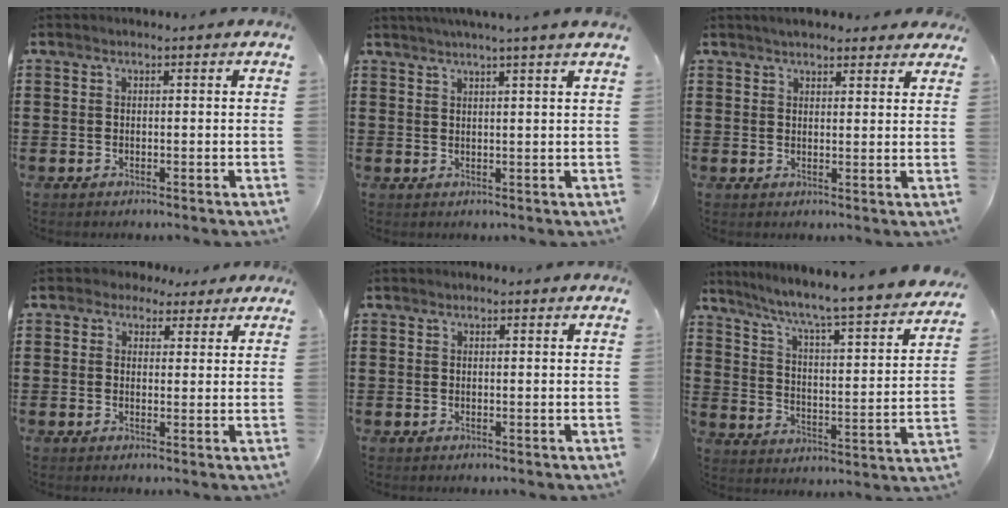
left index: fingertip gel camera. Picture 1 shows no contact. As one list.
[{"total": 2.3, "force": [1.9, -0.8, 0.9], "torque": [-0.021, -0.002, 0.033]}, {"total": 3.3, "force": [3.0, 0.9, 0.9], "torque": [-0.025, 0.000, 0.057]}, {"total": 2.2, "force": [1.4, 1.7, 0.3], "torque": [-0.015, 0.011, 0.025]}, {"total": 0.0}, {"total": 5.6, "force": [4.7, -0.5, 3.0], "torque": [-0.082, -0.051, 0.067]}]